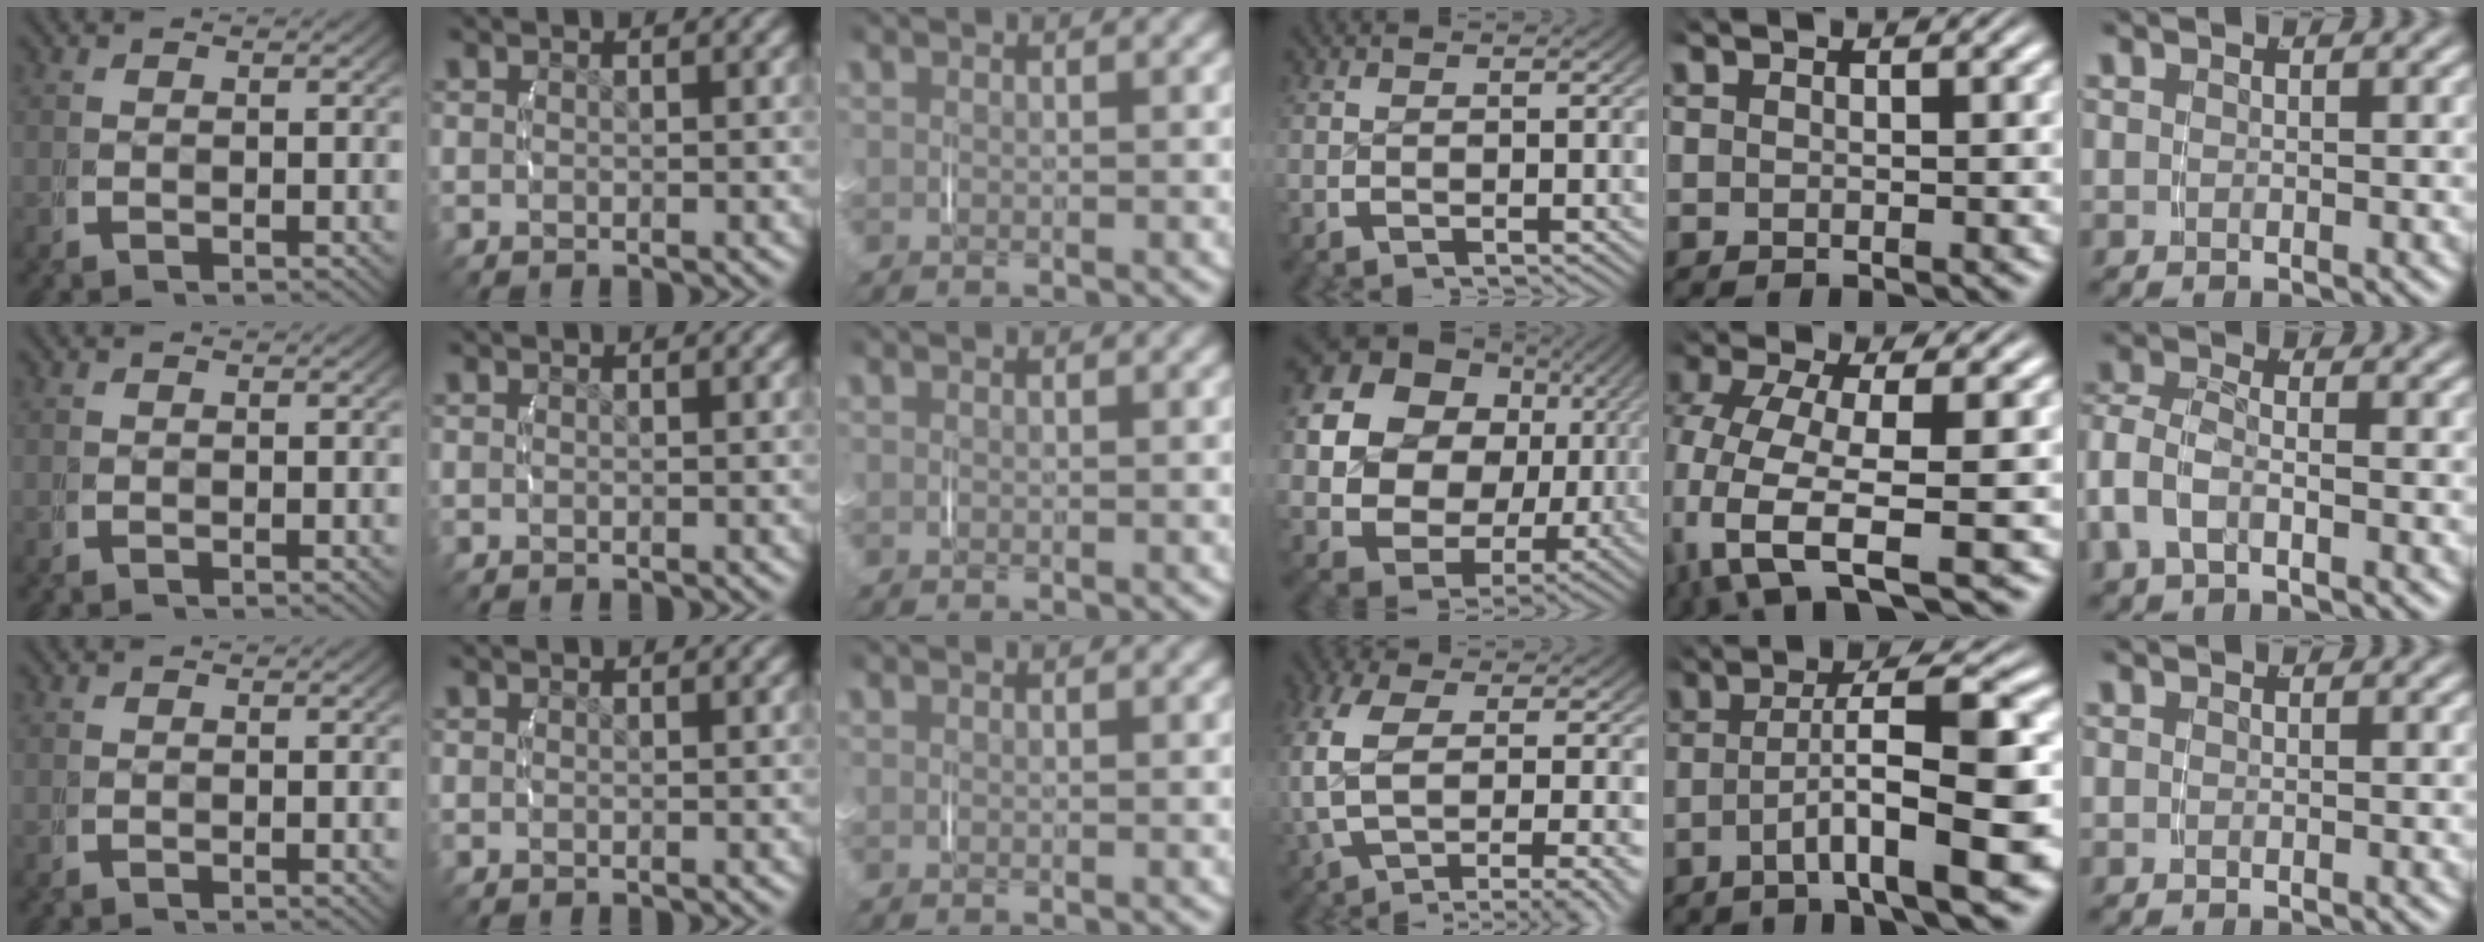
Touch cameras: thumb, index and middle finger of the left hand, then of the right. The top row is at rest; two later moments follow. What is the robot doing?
{"motion": "lift_and_place", "object": "backpack"}